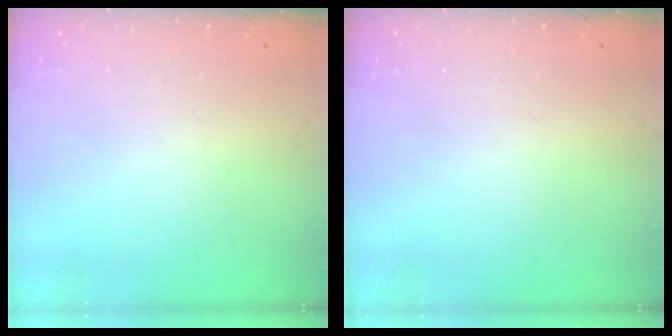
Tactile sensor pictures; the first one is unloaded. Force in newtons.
{"total": 0.0}